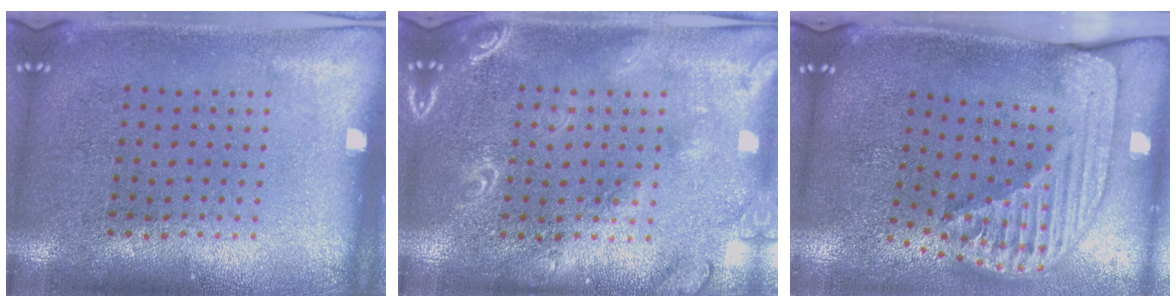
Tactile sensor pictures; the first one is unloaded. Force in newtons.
{"total": 1.8, "press": 1.8, "slide": 0.5}
{"total": 2.5, "press": 1.8, "slide": 1.7}